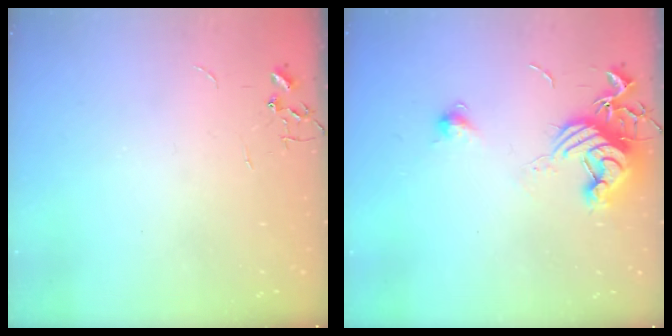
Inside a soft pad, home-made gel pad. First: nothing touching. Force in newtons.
{"total": 12.3, "press": 12.3, "slide": 0.7}